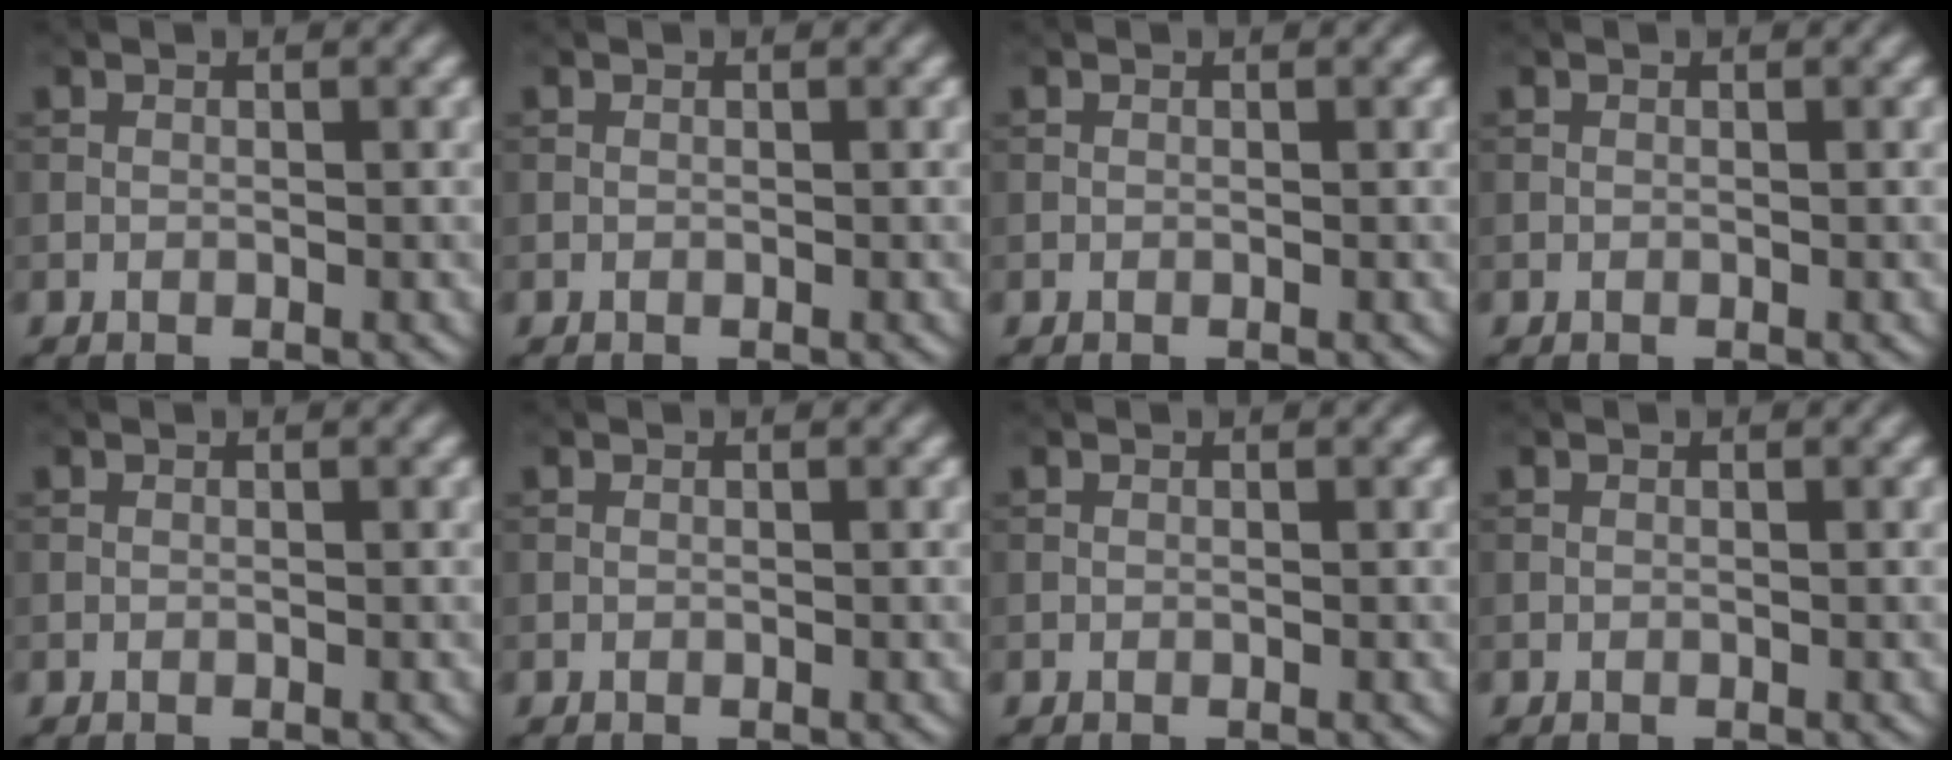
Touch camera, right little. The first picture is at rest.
{"total": 0.0}
{"total": 0.0}
{"total": 0.0}
{"total": 0.0}
{"total": 0.0}
{"total": 0.0}
{"total": 0.0}